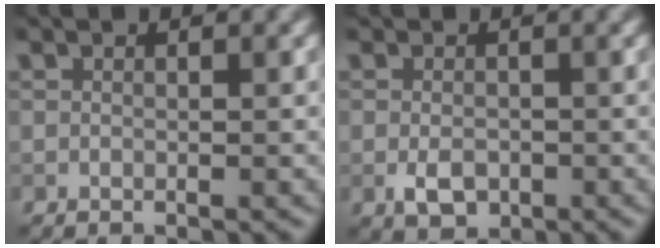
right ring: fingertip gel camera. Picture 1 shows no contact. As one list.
[{"total": 2.7, "force": [-0.8, 1.9, 1.7], "torque": [-0.031, -0.006, -0.015]}]